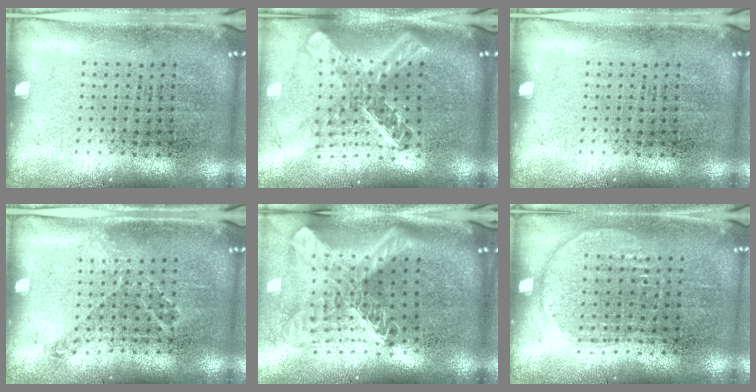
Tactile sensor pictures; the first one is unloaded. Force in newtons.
{"total": 2.4, "press": 1.9, "slide": 1.5}
{"total": 0.0}
{"total": 0.8, "press": 0.8, "slide": 0.3}
{"total": 2.9, "press": 2.1, "slide": 2.0}
{"total": 0.9, "press": 0.8, "slide": 0.4}